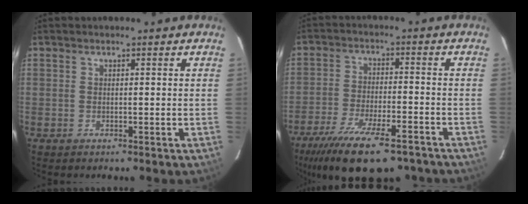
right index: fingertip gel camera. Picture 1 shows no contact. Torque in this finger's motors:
{"motor_torque": [1.43, -0.71, 0.77, 0.19]}